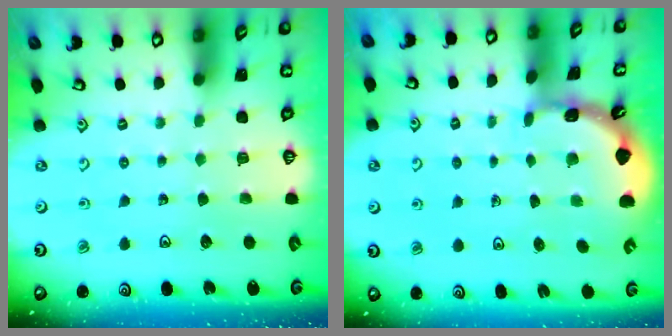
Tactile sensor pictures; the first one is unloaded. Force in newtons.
{"total": 1.7, "press": 1.6, "slide": 0.1}